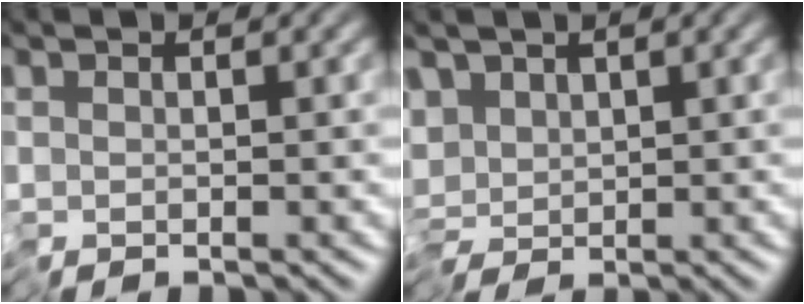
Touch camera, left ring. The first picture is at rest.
{"total": 2.9, "force": [0.2, 1.7, 2.3], "torque": [-0.031, 0.007, -0.006]}